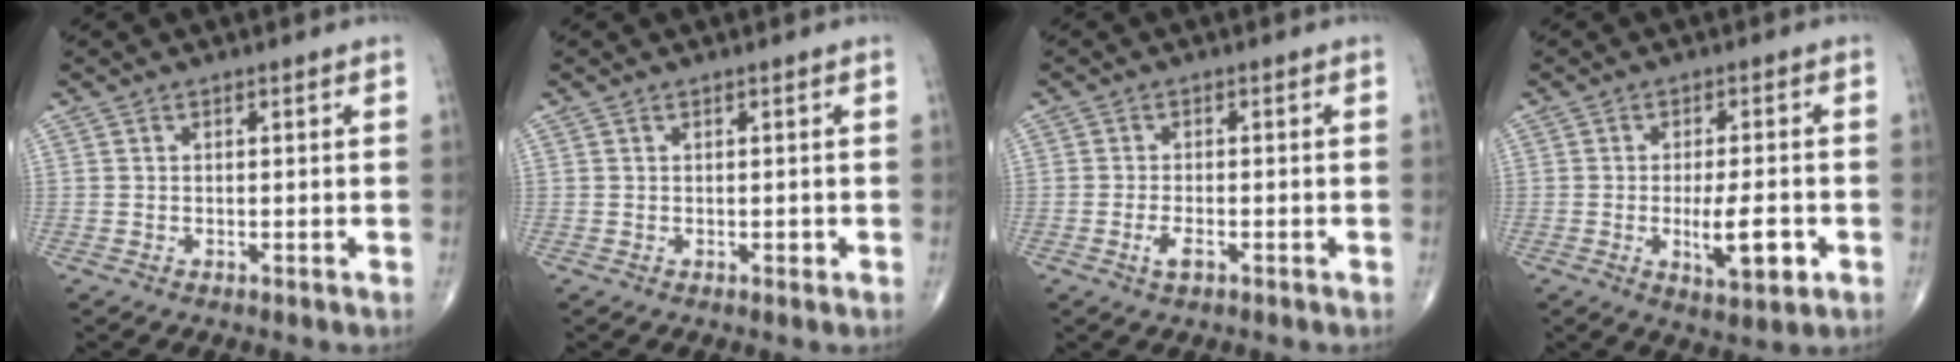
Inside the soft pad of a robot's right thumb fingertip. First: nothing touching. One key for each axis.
{"total": 0.6, "fx": 0.0, "fy": 0.4, "fz": 0.5, "tx": -0.003, "ty": 0.000, "tz": -0.001}
{"total": 2.7, "fx": -1.2, "fy": 1.1, "fz": 2.1, "tx": -0.043, "ty": 0.003, "tz": -0.023}
{"total": 8.3, "fx": -2.1, "fy": 2.7, "fz": 7.5, "tx": -0.115, "ty": -0.004, "tz": -0.028}